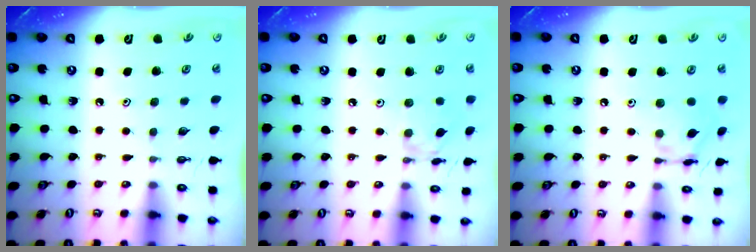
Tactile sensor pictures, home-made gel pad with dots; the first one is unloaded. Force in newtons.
{"total": 2.0, "press": 2.0, "slide": 0.3}
{"total": 10.3, "press": 10.3, "slide": 0.6}